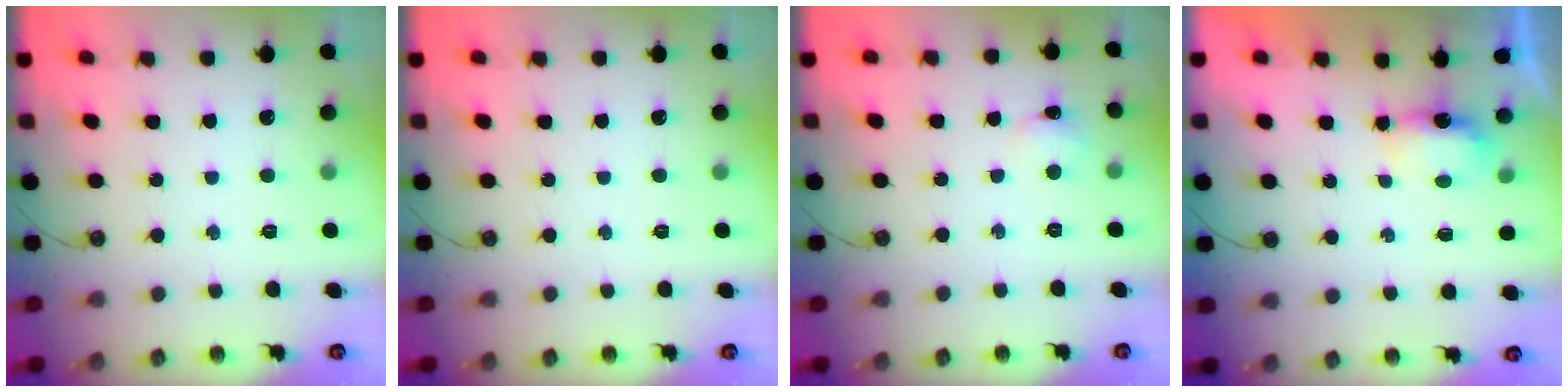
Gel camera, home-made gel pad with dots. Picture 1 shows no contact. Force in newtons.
{"total": 0.0}
{"total": 2.4, "press": 2.3, "slide": 0.5}
{"total": 4.3, "press": 4.2, "slide": 0.7}